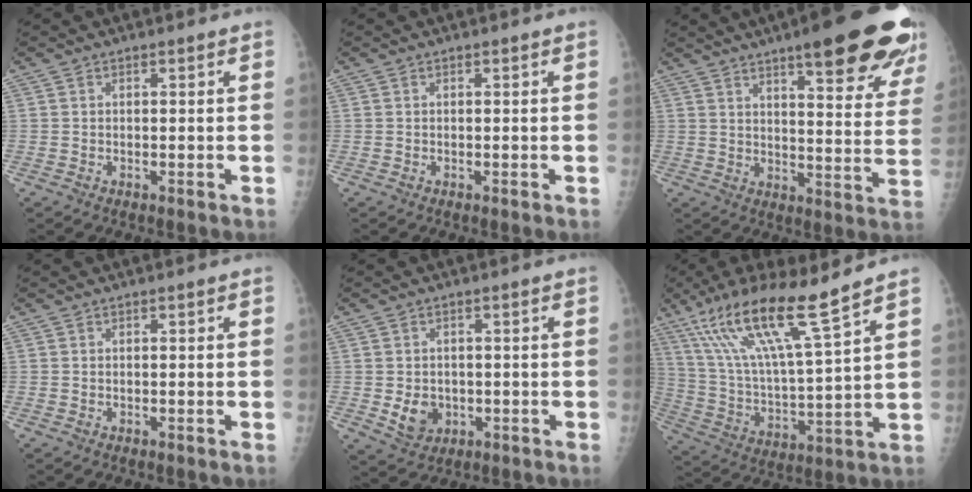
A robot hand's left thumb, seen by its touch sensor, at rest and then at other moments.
{"total": 0.0}
{"total": 23.7, "force": [15.8, 5.2, 16.9], "torque": [-0.193, -0.060, 0.199]}
{"total": 0.0}
{"total": 4.8, "force": [-0.7, 4.0, 2.5], "torque": [-0.025, -0.001, 0.002]}
{"total": 18.5, "force": [12.3, 1.5, 13.8], "torque": [-0.253, -0.051, 0.231]}